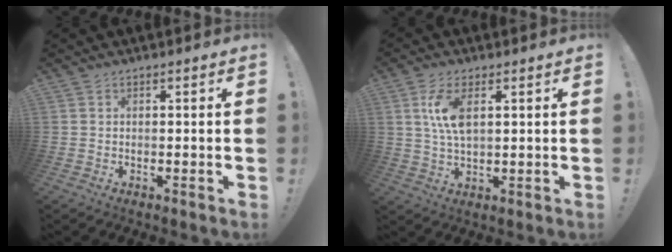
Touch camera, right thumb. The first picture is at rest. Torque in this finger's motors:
{"motor_torque": [-0.31, 0.34, 0.94, 0.15, 0.04]}